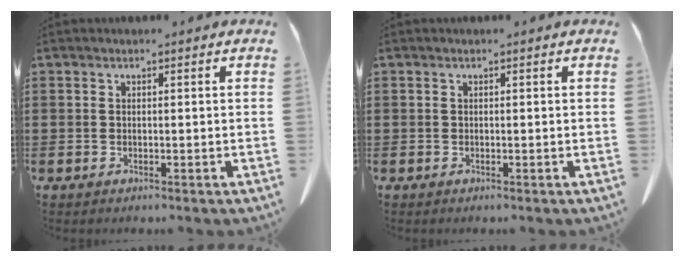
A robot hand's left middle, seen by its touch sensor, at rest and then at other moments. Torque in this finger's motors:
{"motor_torque": [-0.01, 0.01, 0.00, 0.00]}